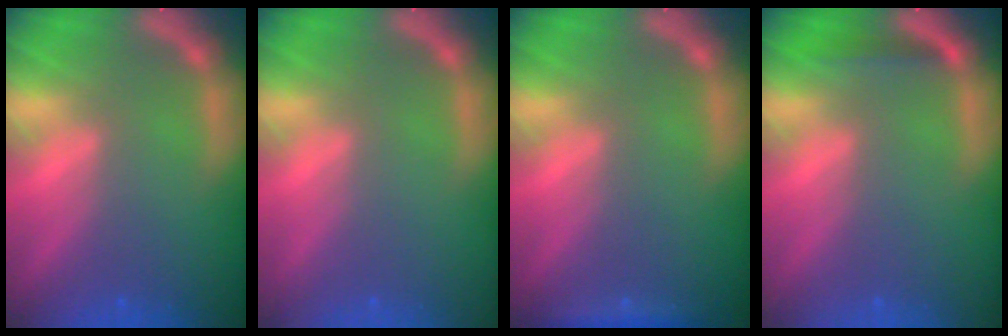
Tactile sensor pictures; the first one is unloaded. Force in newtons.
{"total": 0.0}
{"total": 1.4}
{"total": 1.4}